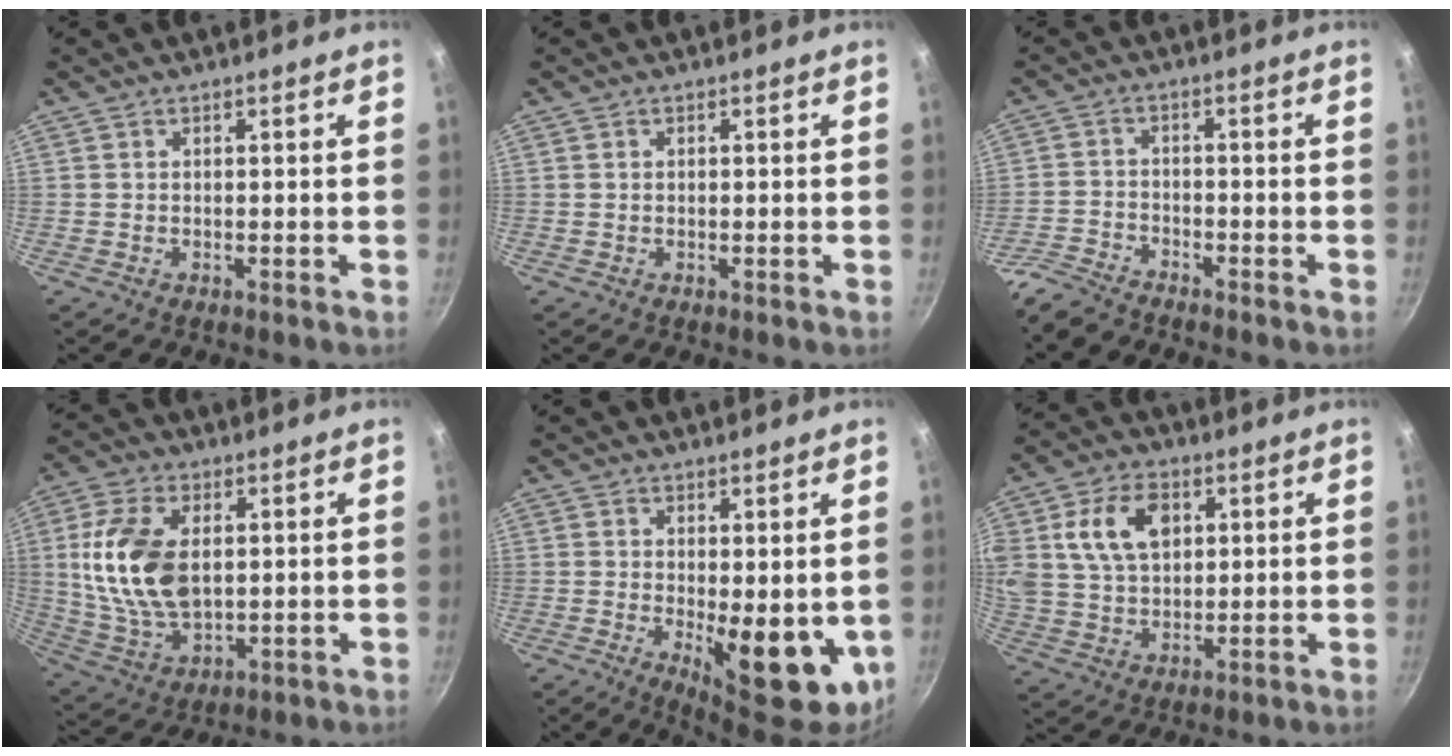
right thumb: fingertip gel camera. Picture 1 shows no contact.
{"total": 0.0}
{"total": 4.9, "force": [-4.5, 1.5, 1.2], "torque": [-0.026, 0.028, -0.097]}
{"total": 15.8, "force": [2.3, 9.3, 12.5], "torque": [-0.231, -0.010, 0.055]}
{"total": 11.9, "force": [-0.9, 5.1, 10.7], "torque": [-0.116, -0.014, 0.003]}
{"total": 12.8, "force": [3.9, 8.7, 8.5], "torque": [-0.139, -0.002, 0.072]}